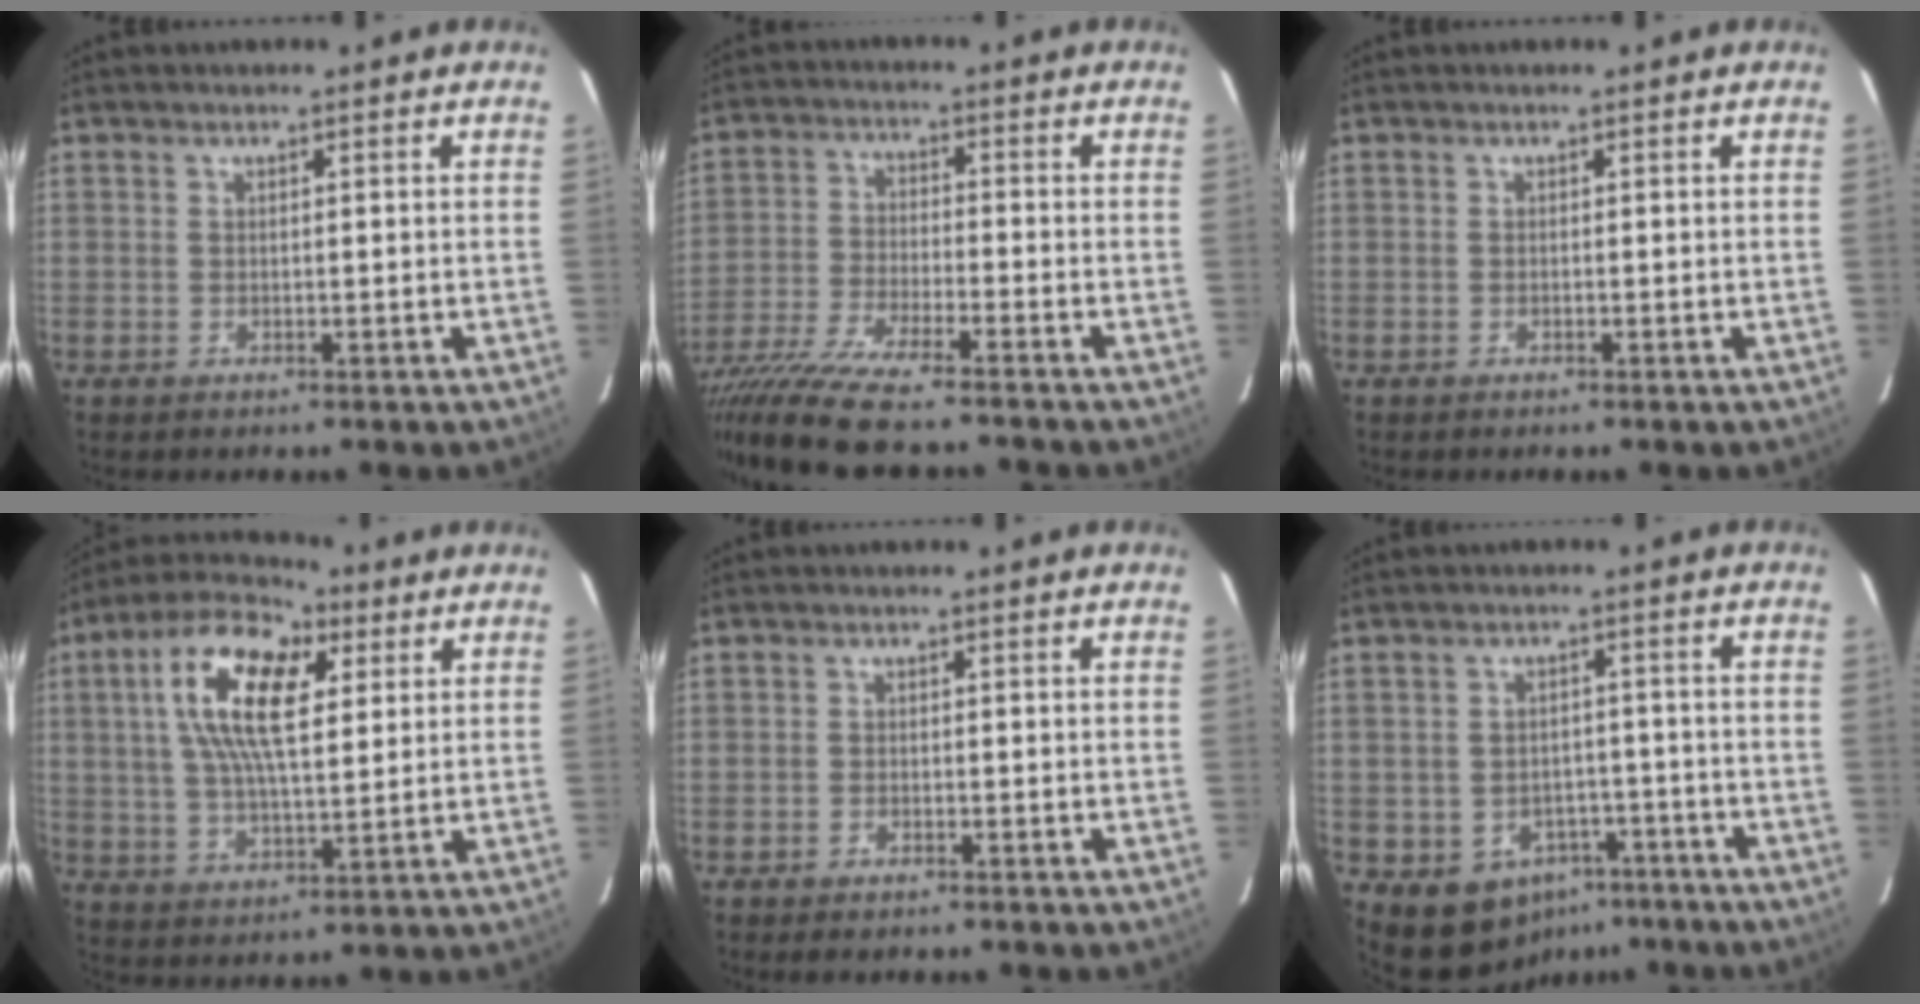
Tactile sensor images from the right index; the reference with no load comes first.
{"total": 16.7, "force": [-14.1, 1.5, 8.9], "torque": [-0.198, -0.046, -0.261]}
{"total": 0.0}
{"total": 15.6, "force": [5.1, 6.9, 13.1], "torque": [-0.250, 0.027, 0.081]}
{"total": 2.1, "force": [-1.8, 0.9, 0.6], "torque": [-0.022, -0.001, -0.032]}
{"total": 8.7, "force": [-5.4, 6.4, 2.3], "torque": [-0.050, 0.022, -0.051]}